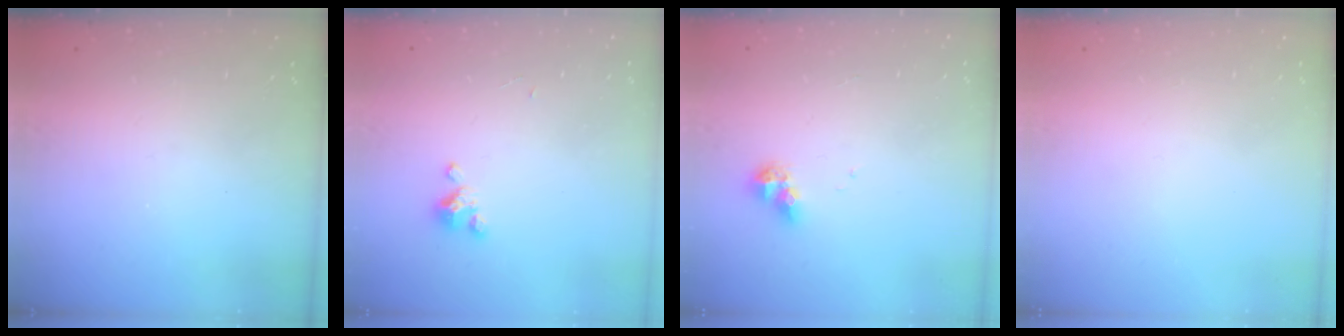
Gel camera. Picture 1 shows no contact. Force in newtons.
{"total": 2.3, "press": 2.2, "slide": 0.4}
{"total": 6.4, "press": 6.4, "slide": 0.7}
{"total": 0.0}